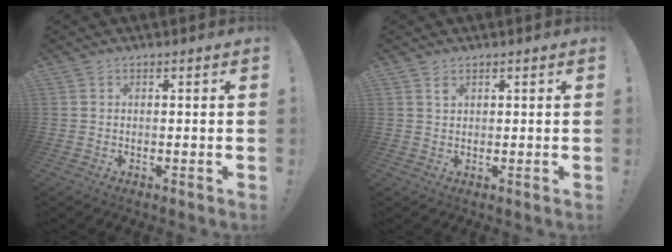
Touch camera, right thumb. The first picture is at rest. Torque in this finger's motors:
{"motor_torque": [-0.06, 0.10, 0.40, -0.12, -0.02]}